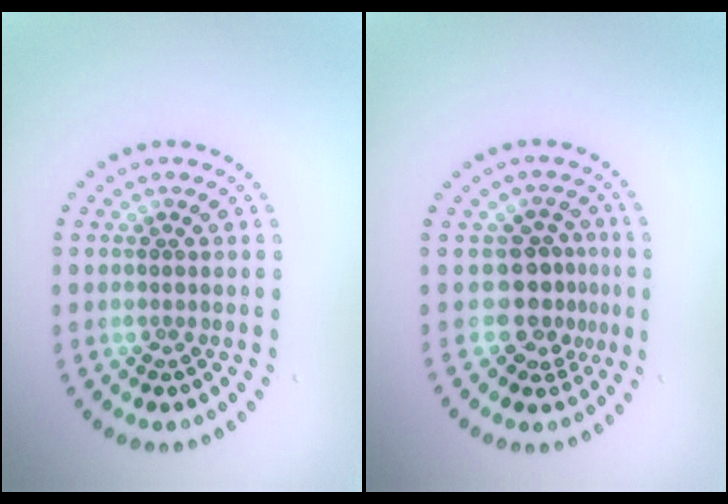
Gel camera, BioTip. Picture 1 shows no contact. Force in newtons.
{"total": 3.3, "press": 2.4, "slide": 2.2}